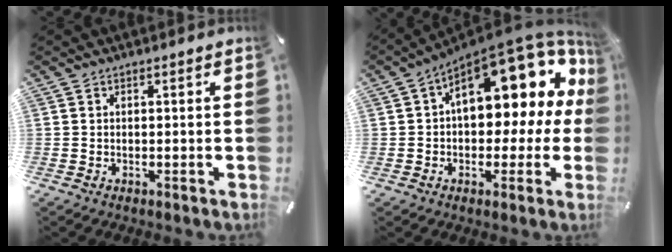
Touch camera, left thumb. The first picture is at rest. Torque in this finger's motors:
{"motor_torque": [1.31, 2.31, 1.01, -0.51, 0.49]}